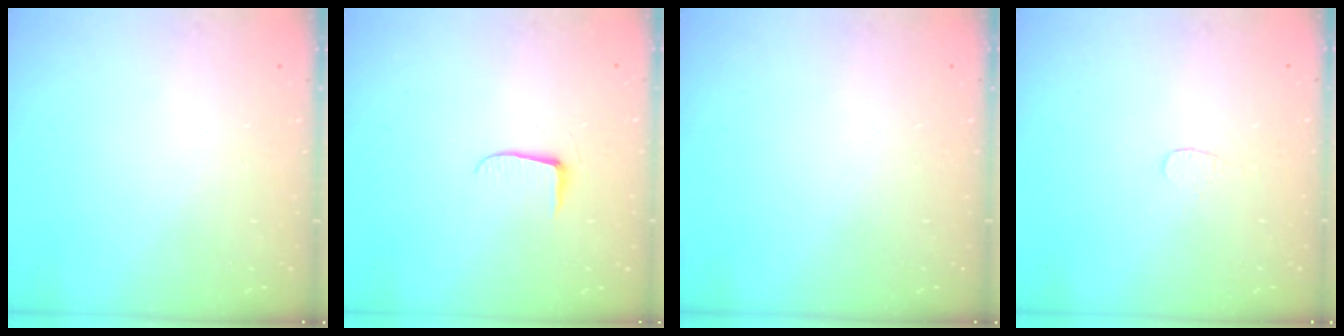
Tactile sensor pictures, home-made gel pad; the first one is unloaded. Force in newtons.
{"total": 5.3, "press": 5.2, "slide": 0.7}
{"total": 0.0}
{"total": 3.0, "press": 3.0, "slide": 0.2}